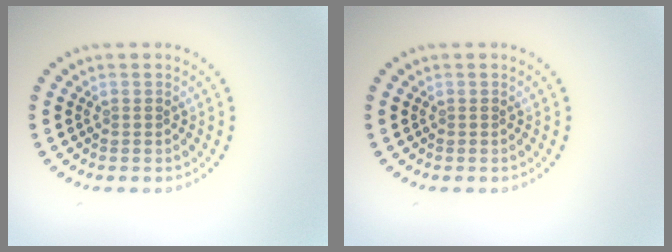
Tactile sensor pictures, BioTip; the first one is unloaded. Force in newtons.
{"total": 0.0}